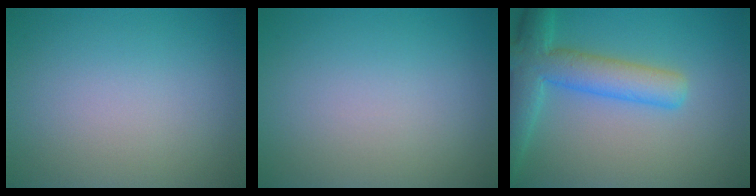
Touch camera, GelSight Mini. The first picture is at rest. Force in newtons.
{"total": 0.0}
{"total": 6.2, "press": 6.2, "slide": 0.3}